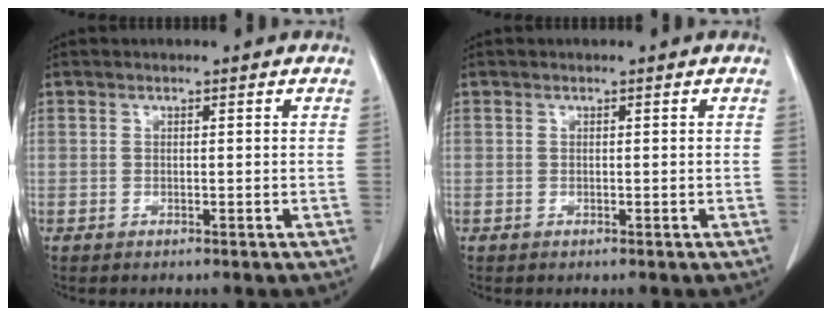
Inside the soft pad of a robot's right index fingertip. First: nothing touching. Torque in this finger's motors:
{"motor_torque": [0.00, 0.00, 0.00, 0.00]}